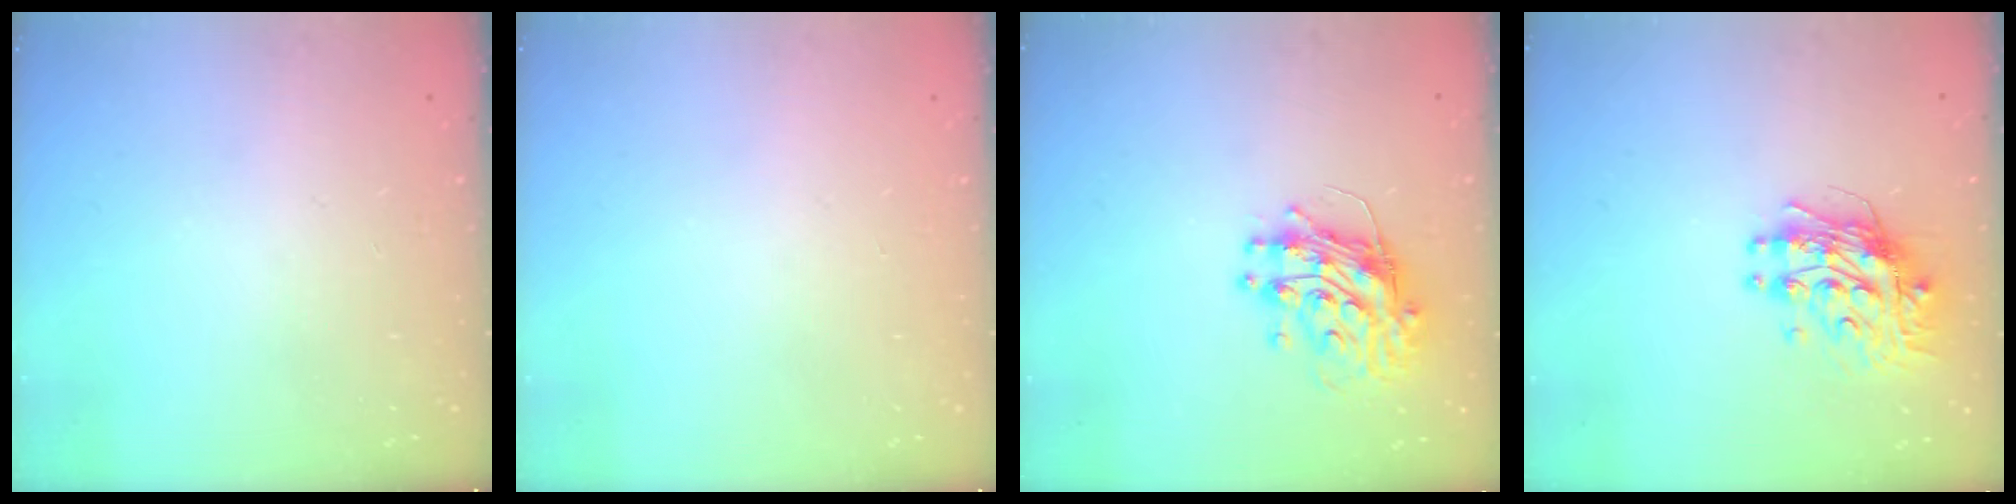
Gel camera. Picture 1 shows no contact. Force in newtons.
{"total": 0.0}
{"total": 12.0, "press": 11.9, "slide": 1.2}
{"total": 10.1, "press": 10.1, "slide": 0.8}